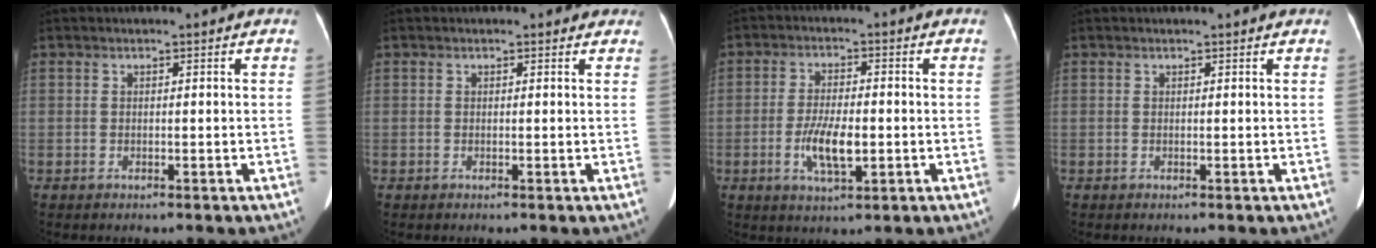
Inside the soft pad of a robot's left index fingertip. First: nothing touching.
{"total": 1.4, "force": [1.2, 0.7, 0.2], "torque": [-0.001, -0.001, 0.001]}
{"total": 6.6, "force": [-1.6, 2.0, 6.1], "torque": [-0.122, -0.004, -0.025]}
{"total": 1.0, "force": [1.0, -0.1, 0.2], "torque": [-0.011, 0.003, 0.011]}